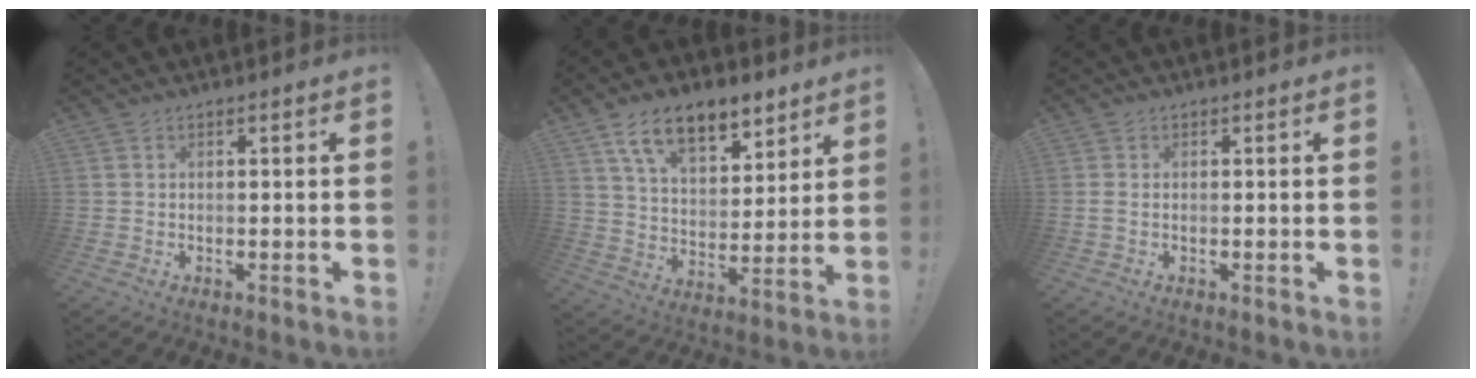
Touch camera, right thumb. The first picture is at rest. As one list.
[{"total": 14.7, "force": [9.6, 7.5, 8.2], "torque": [-0.138, -0.050, 0.177]}, {"total": 1.1, "force": [0.2, 0.5, 1.0], "torque": [-0.010, -0.001, 0.003]}]